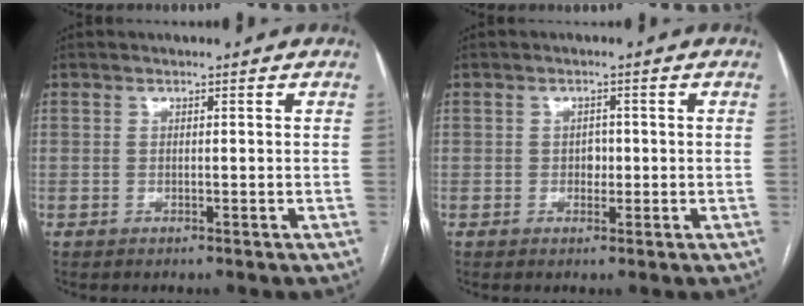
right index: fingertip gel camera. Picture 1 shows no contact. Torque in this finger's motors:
{"motor_torque": [0.33, 0.36, 0.00, 0.00]}